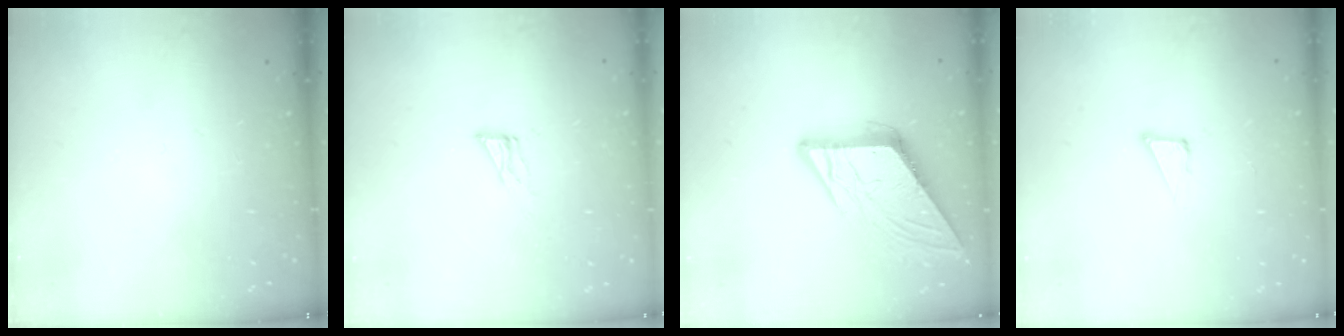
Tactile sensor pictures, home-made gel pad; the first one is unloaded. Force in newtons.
{"total": 6.7, "press": 6.6, "slide": 0.4}
{"total": 10.5, "press": 10.4, "slide": 0.9}
{"total": 4.0, "press": 3.8, "slide": 1.0}